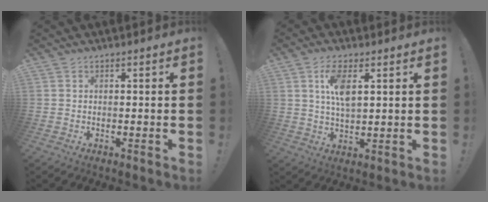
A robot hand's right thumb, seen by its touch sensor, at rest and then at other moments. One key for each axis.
{"total": 8.4, "fx": 3.0, "fy": 3.6, "fz": 7.0, "tx": -0.122, "ty": -0.001, "tz": 0.052}